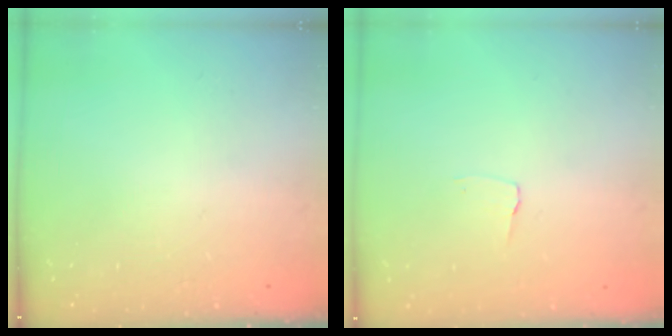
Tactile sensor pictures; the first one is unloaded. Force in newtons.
{"total": 2.6, "press": 2.6, "slide": 0.2}